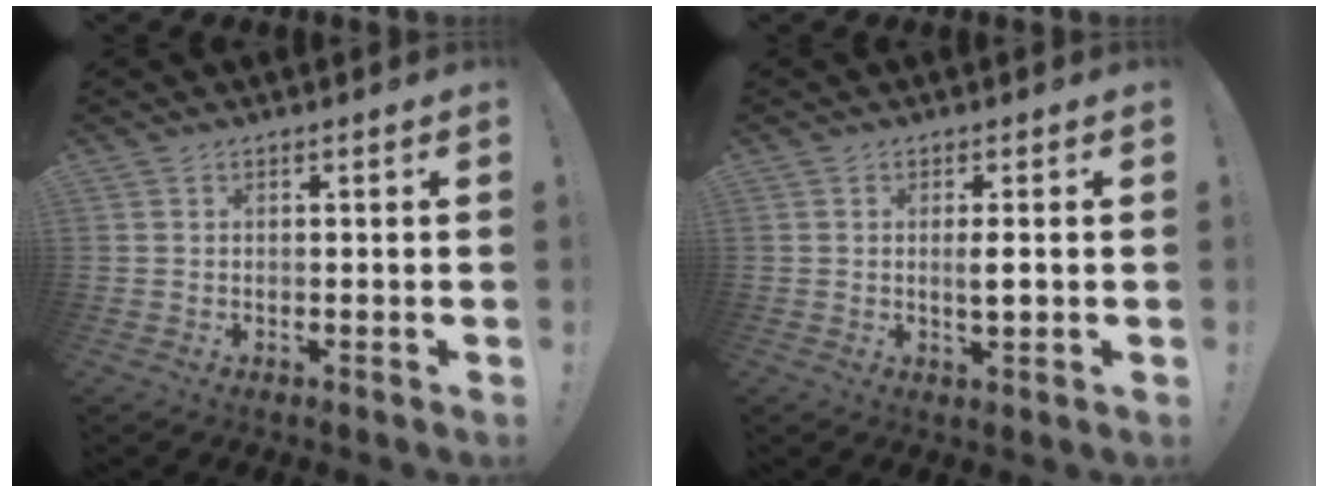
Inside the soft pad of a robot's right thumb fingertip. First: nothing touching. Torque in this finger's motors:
{"motor_torque": [-0.19, 0.25, 0.25, 0.03, 0.04]}